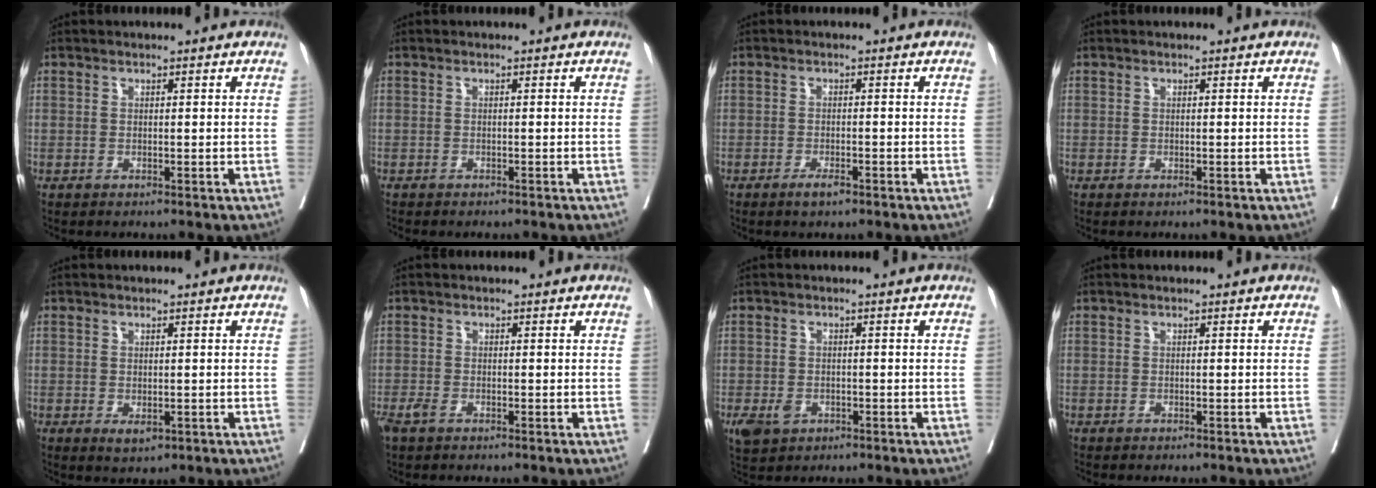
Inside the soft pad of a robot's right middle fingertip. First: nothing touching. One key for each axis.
{"total": 1.8, "fx": -1.6, "fy": 0.4, "fz": 0.7, "tx": -0.015, "ty": -0.003, "tz": -0.021}
{"total": 2.0, "fx": -1.3, "fy": 0.5, "fz": 1.3, "tx": -0.025, "ty": -0.001, "tz": -0.022}
{"total": 0.0}
{"total": 2.1, "fx": -0.7, "fy": 1.1, "fz": 1.5, "tx": -0.021, "ty": -0.003, "tz": -0.002}
{"total": 2.2, "fx": -1.4, "fy": 1.0, "fz": 1.4, "tx": -0.031, "ty": -0.003, "tz": -0.025}
{"total": 4.2, "fx": -2.0, "fy": 3.0, "fz": 2.0, "tx": -0.037, "ty": -0.004, "tz": -0.026}
{"total": 1.4, "fx": -1.2, "fy": 0.3, "fz": 0.5, "tx": -0.011, "ty": -0.002, "tz": -0.016}